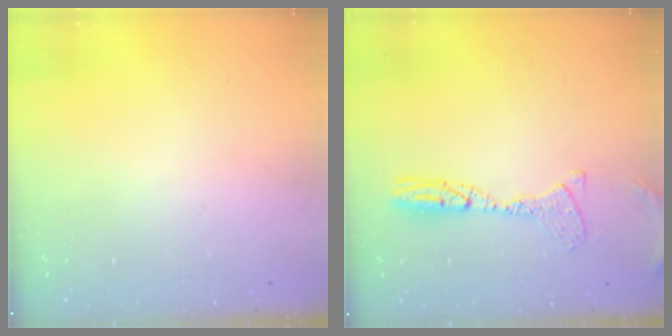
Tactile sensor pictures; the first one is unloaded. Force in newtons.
{"total": 11.8, "press": 11.6, "slide": 2.1}